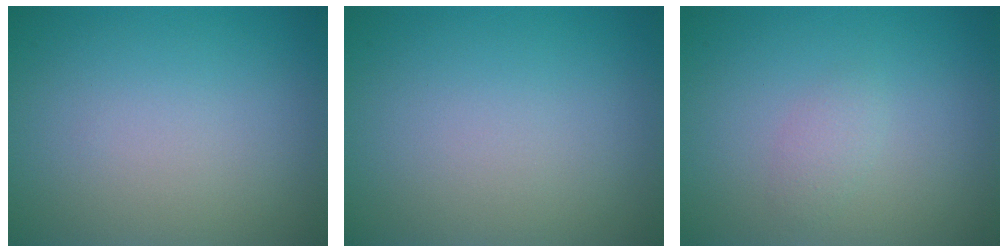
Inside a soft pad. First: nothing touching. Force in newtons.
{"total": 0.0}
{"total": 1.1, "press": 1.1, "slide": 0.1}